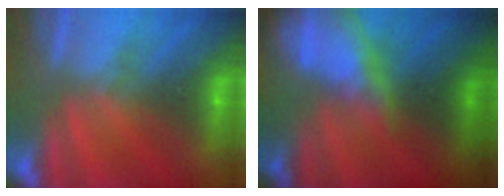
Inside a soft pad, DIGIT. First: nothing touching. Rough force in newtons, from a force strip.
{"total": 9.4}